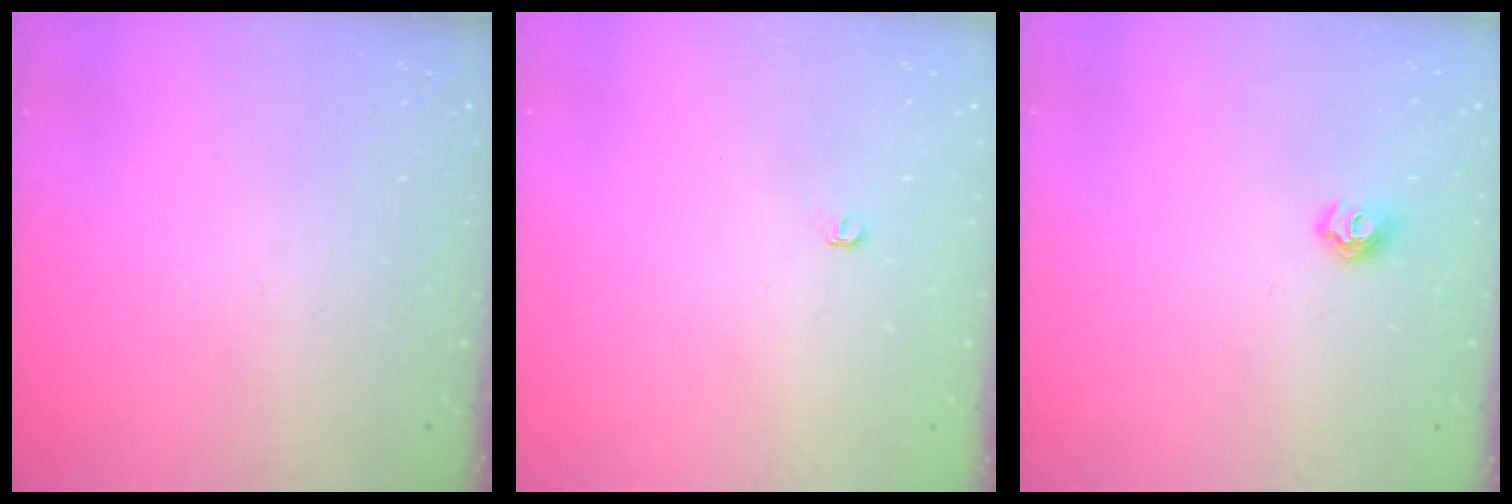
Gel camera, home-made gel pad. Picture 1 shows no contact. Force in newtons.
{"total": 3.6, "press": 3.5, "slide": 0.6}
{"total": 7.2, "press": 7.1, "slide": 0.7}